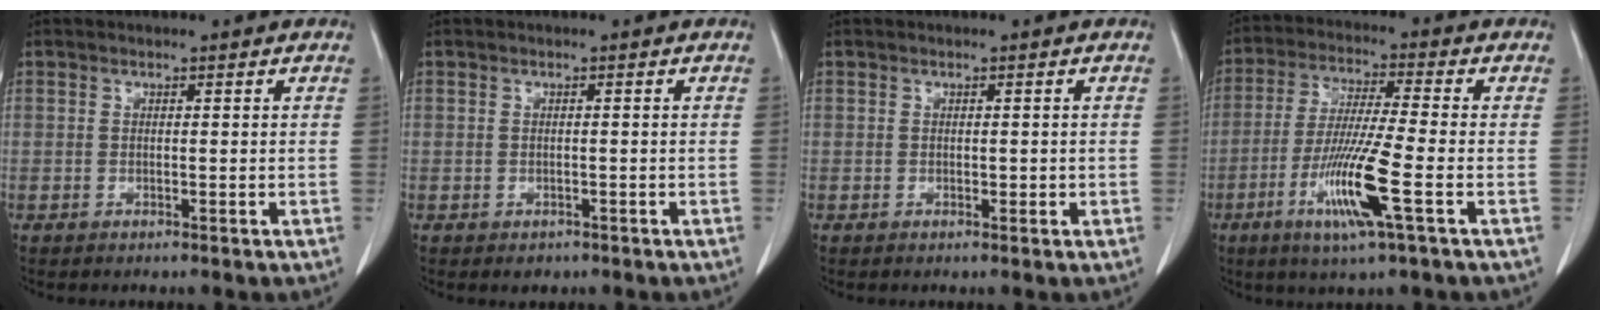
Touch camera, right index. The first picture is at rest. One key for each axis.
{"total": 1.1, "fx": -0.7, "fy": 0.8, "fz": 0.3, "tx": -0.006, "ty": 0.001, "tz": -0.006}
{"total": 0.8, "fx": -0.1, "fy": 0.5, "fz": 0.6, "tx": -0.006, "ty": 0.001, "tz": 0.001}
{"total": 11.5, "fx": -4.2, "fy": -0.4, "fz": 10.7, "tx": -0.213, "ty": -0.022, "tz": -0.084}